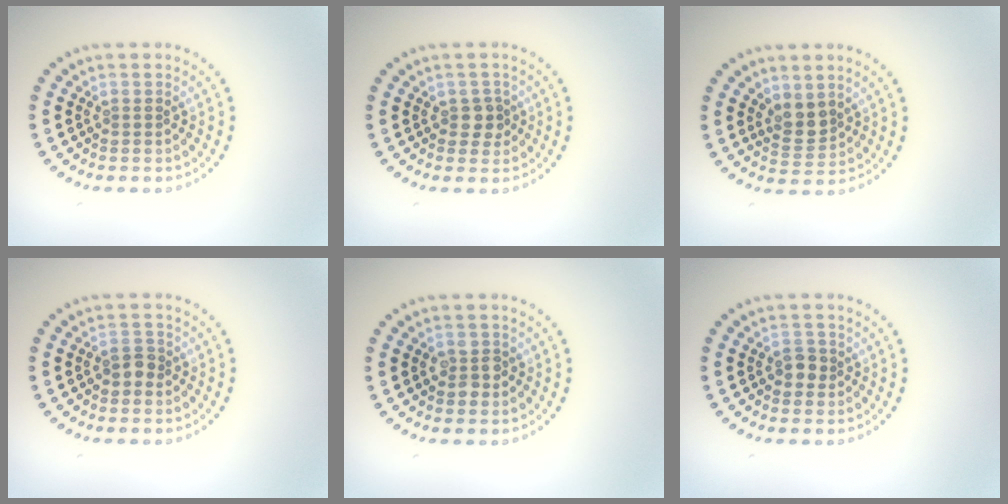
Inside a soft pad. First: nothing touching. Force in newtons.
{"total": 1.6, "press": 1.5, "slide": 0.6}
{"total": 2.4, "press": 2.0, "slide": 1.2}
{"total": 1.5, "press": 1.4, "slide": 0.5}
{"total": 2.0, "press": 2.0, "slide": 0.3}
{"total": 1.6, "press": 1.6, "slide": 0.5}